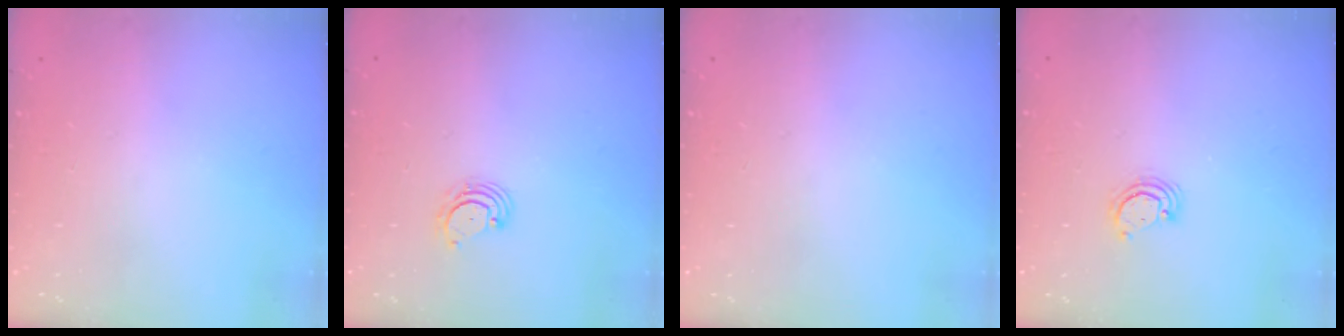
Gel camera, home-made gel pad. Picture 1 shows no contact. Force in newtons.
{"total": 3.8, "press": 3.8, "slide": 0.5}
{"total": 0.0}
{"total": 2.6, "press": 2.6, "slide": 0.3}